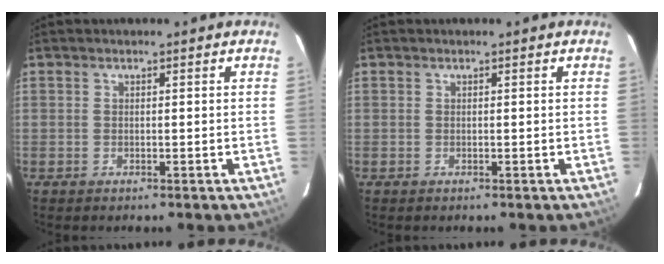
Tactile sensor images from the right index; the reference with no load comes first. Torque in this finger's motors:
{"motor_torque": [0.00, 0.00, 0.01, 0.00]}